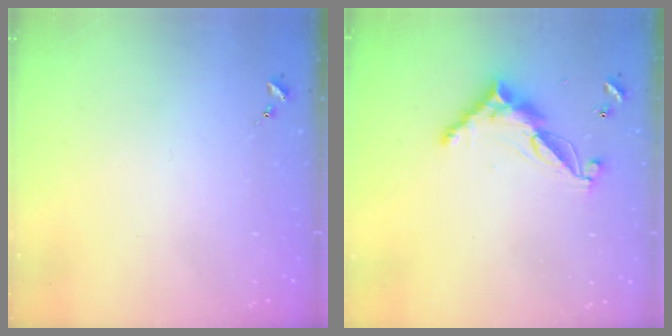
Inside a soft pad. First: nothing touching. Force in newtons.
{"total": 11.6, "press": 11.6, "slide": 0.4}